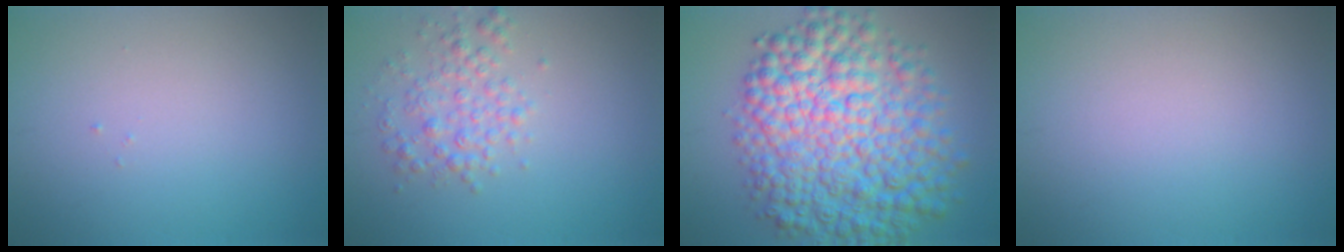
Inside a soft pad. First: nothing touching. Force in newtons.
{"total": 2.8, "press": 2.8, "slide": 0.0}
{"total": 12.0, "press": 12.0, "slide": 0.1}
{"total": 0.0}